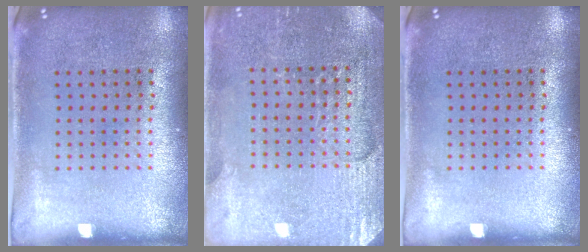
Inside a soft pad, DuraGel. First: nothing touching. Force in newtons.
{"total": 2.9, "press": 2.9, "slide": 0.3}
{"total": 0.0}